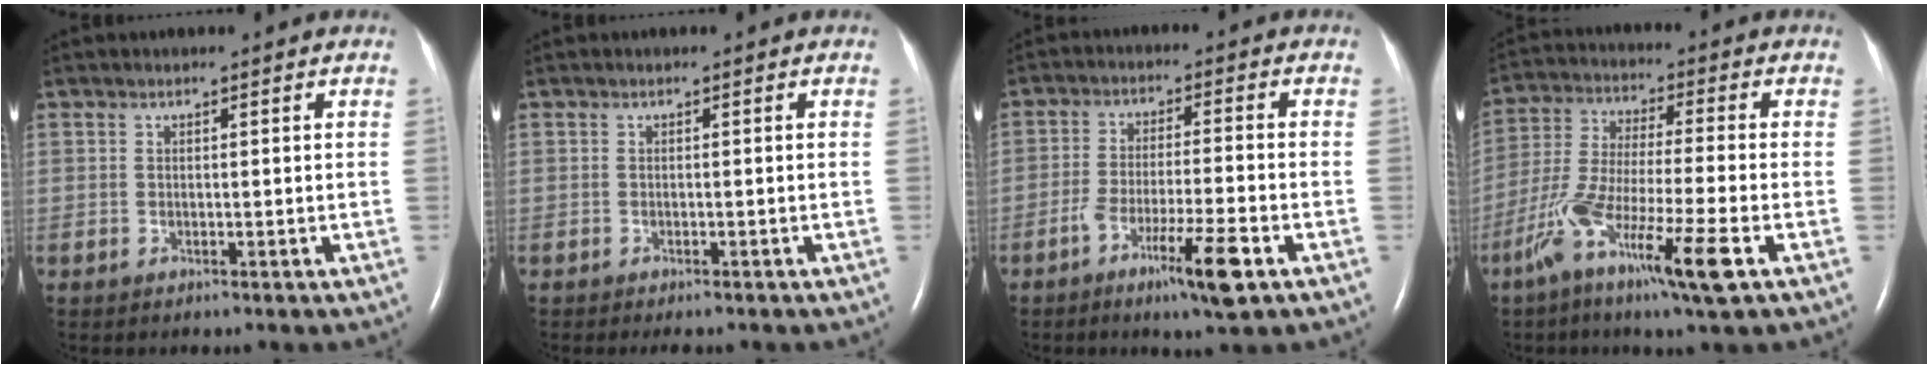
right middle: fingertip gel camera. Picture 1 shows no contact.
{"total": 1.8, "force": [-1.5, 0.5, 0.9], "torque": [-0.011, -0.004, -0.014]}
{"total": 8.6, "force": [-4.7, 0.0, 7.2], "torque": [-0.129, -0.016, -0.081]}
{"total": 13.9, "force": [-6.9, 0.4, 12.0], "torque": [-0.247, -0.026, -0.128]}